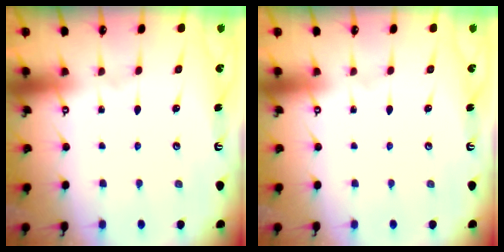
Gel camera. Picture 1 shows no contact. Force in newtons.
{"total": 0.0}